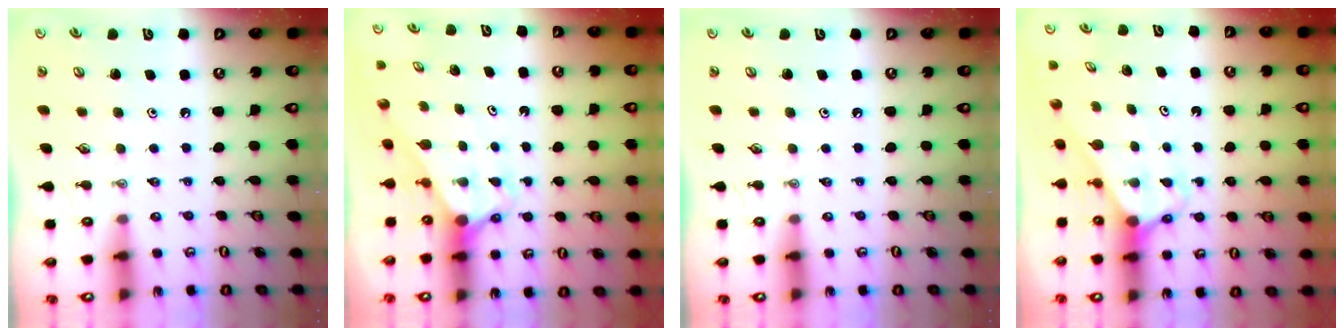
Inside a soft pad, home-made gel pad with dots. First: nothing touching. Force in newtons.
{"total": 3.0, "press": 3.0, "slide": 0.0}
{"total": 0.0}
{"total": 2.8, "press": 2.8, "slide": 0.1}